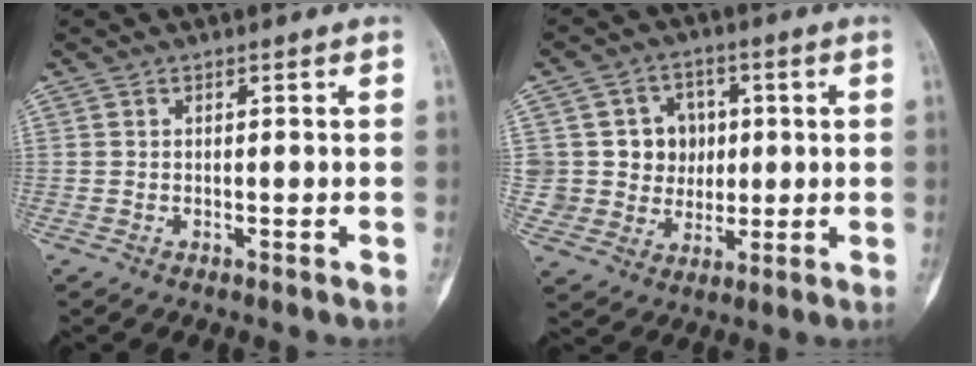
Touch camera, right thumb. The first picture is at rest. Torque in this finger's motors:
{"motor_torque": [-0.04, -0.14, 0.41, 0.09, 0.01]}